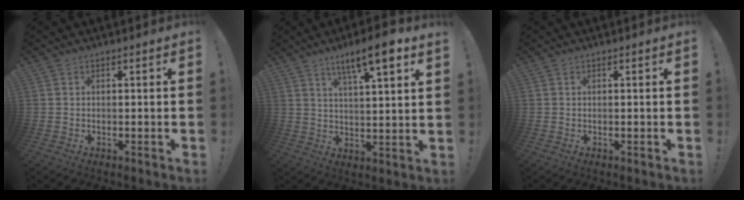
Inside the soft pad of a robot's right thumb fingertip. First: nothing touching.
{"total": 10.5, "force": [6.8, 0.9, 8.0], "torque": [-0.124, -0.037, 0.107]}
{"total": 0.0}